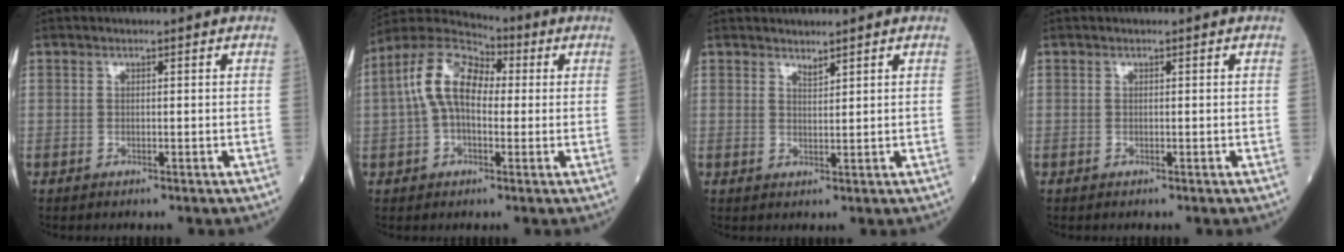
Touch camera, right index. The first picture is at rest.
{"total": 11.0, "force": [1.3, 6.1, 9.1], "torque": [-0.199, 0.049, 0.018]}
{"total": 1.3, "force": [1.2, 0.0, 0.3], "torque": [-0.007, -0.009, 0.024]}
{"total": 0.0}